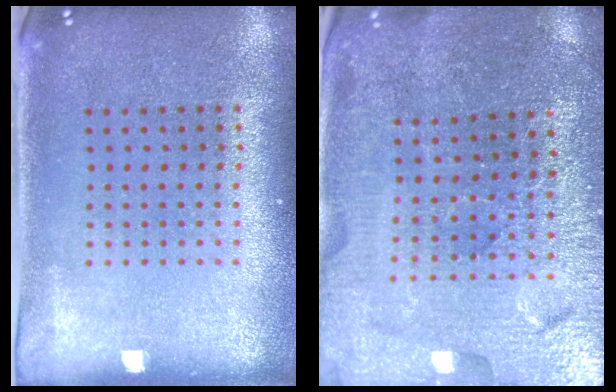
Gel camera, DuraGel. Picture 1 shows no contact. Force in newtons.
{"total": 3.4, "press": 3.4, "slide": 0.2}